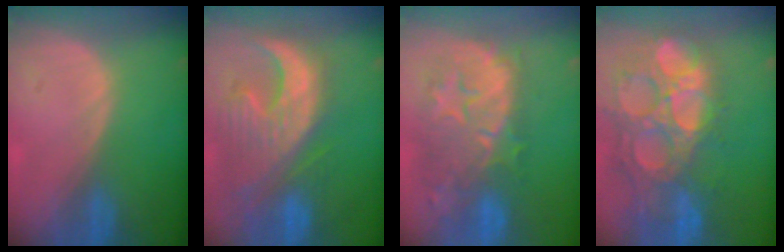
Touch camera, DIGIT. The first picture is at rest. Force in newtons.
{"total": 13.0, "press": 11.2, "slide": 6.6}
{"total": 11.6, "press": 10.7, "slide": 4.5}
{"total": 15.4, "press": 12.8, "slide": 8.6}